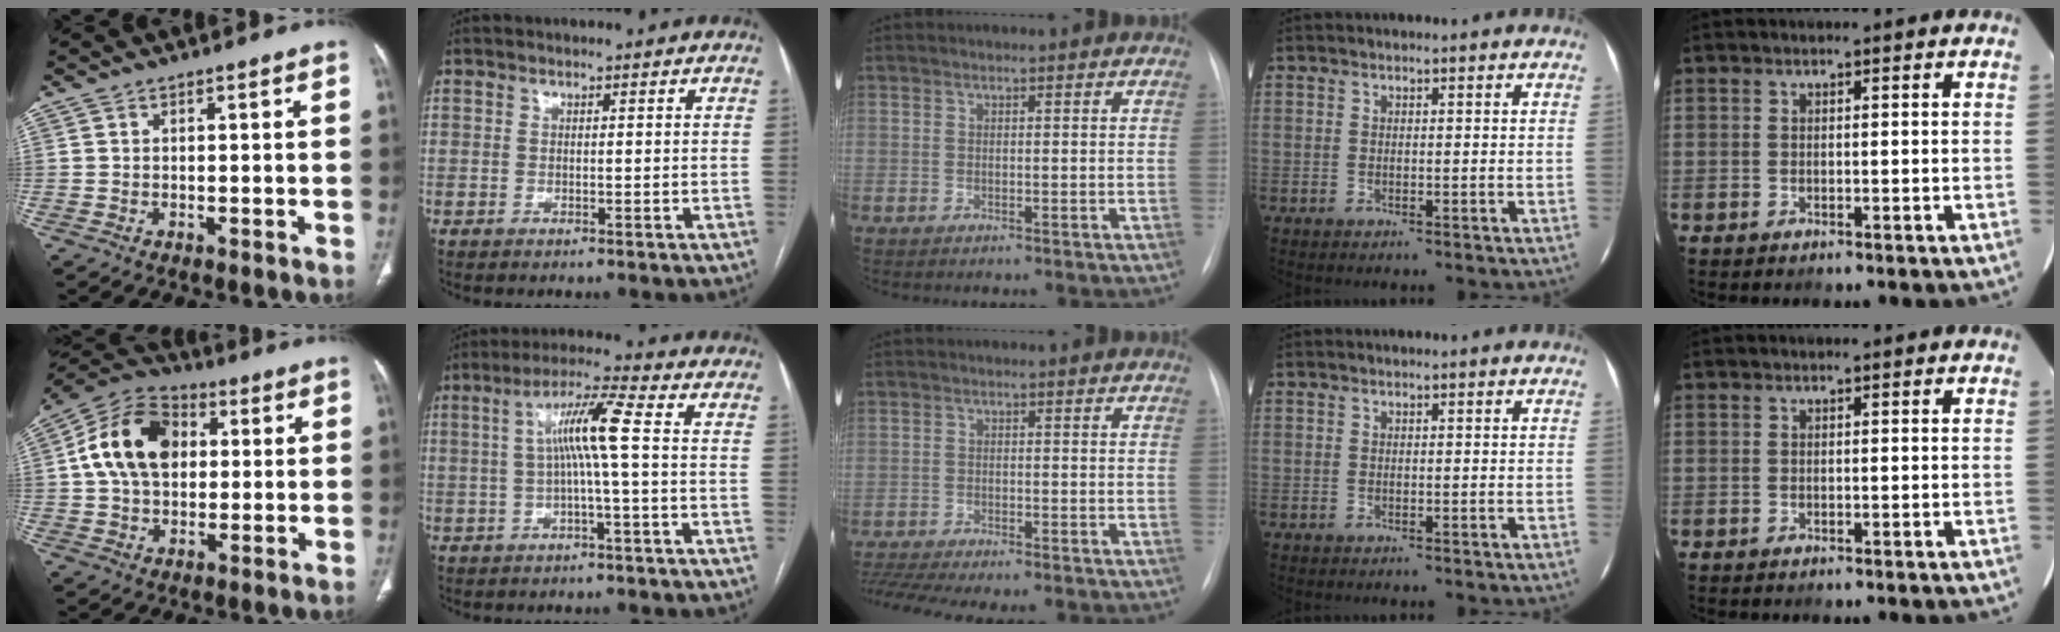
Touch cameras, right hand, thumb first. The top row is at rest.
{"thumb": {"total": 15.7, "force": [2.5, 11.0, 10.9], "torque": [-0.174, 0.020, 0.033]}, "index": {"total": 7.5, "force": [0.4, -0.5, 7.5], "torque": [-0.137, 0.018, 0.006]}, "middle": {"total": 11.6, "force": [-10.2, 1.8, 5.3], "torque": [-0.086, 0.006, -0.145]}}